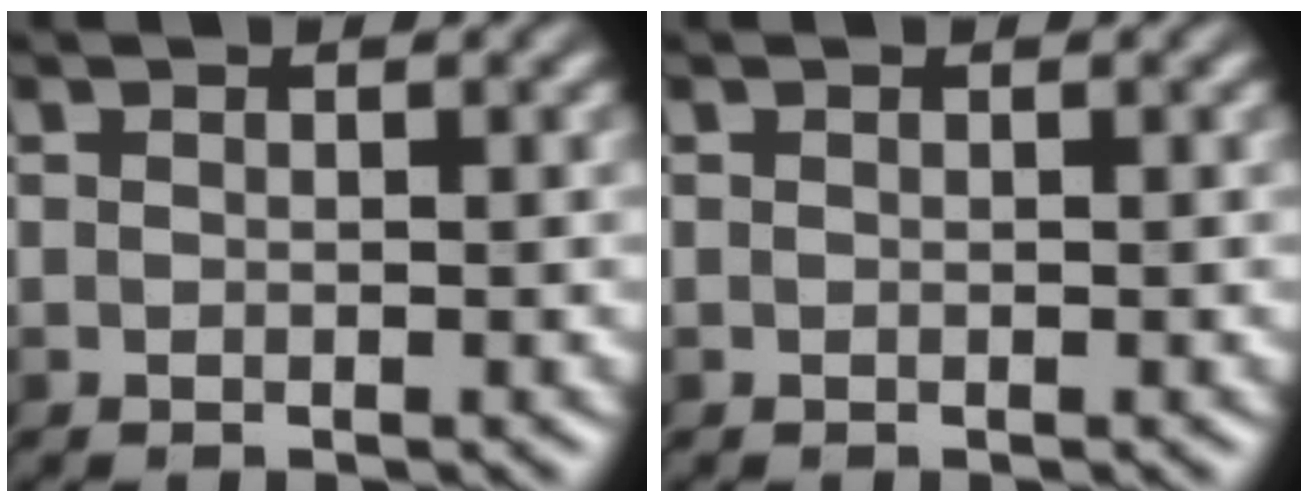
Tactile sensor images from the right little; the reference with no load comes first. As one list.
[{"total": 0.0}]